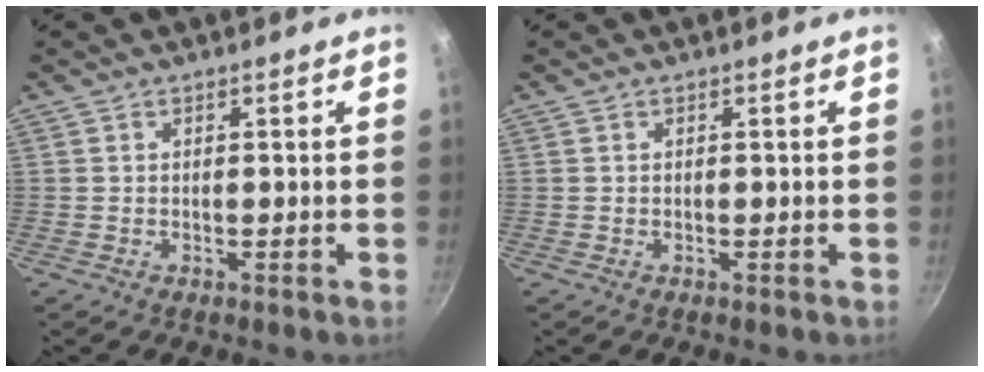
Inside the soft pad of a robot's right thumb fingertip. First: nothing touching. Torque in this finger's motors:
{"motor_torque": [0.00, 0.00, -0.22, -0.01, 0.03]}